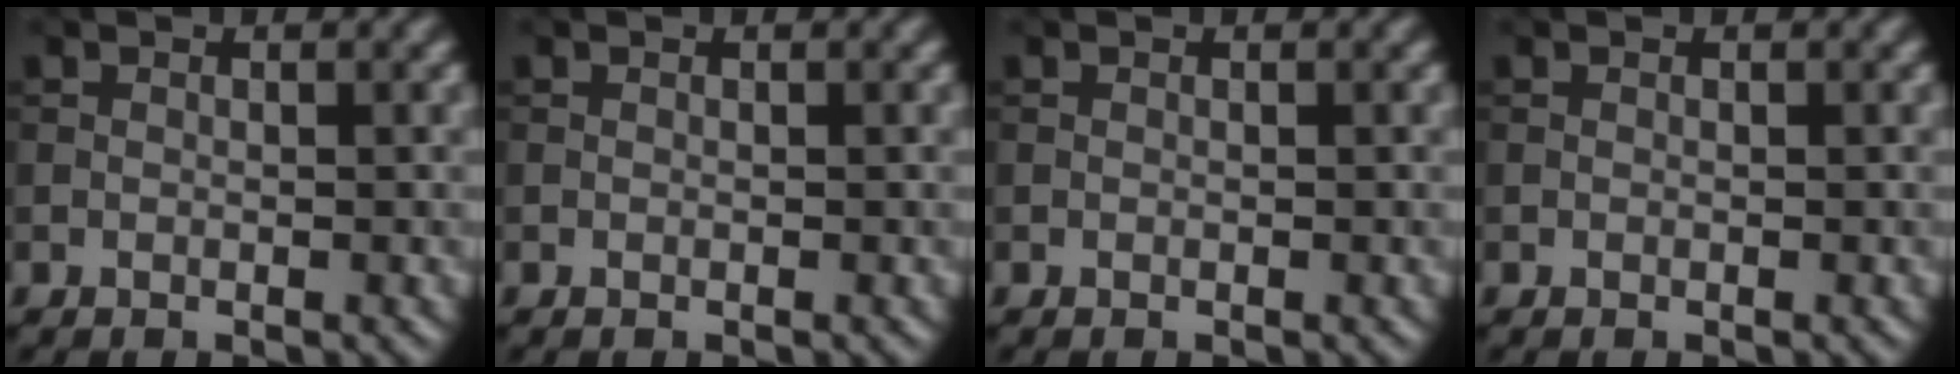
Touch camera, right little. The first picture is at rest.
{"total": 0.0}
{"total": 0.0}
{"total": 0.0}